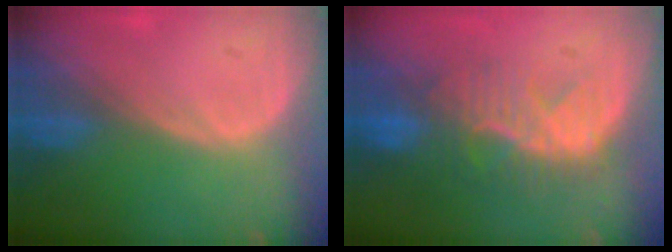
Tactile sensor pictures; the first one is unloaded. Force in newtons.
{"total": 9.9, "press": 8.7, "slide": 4.7}